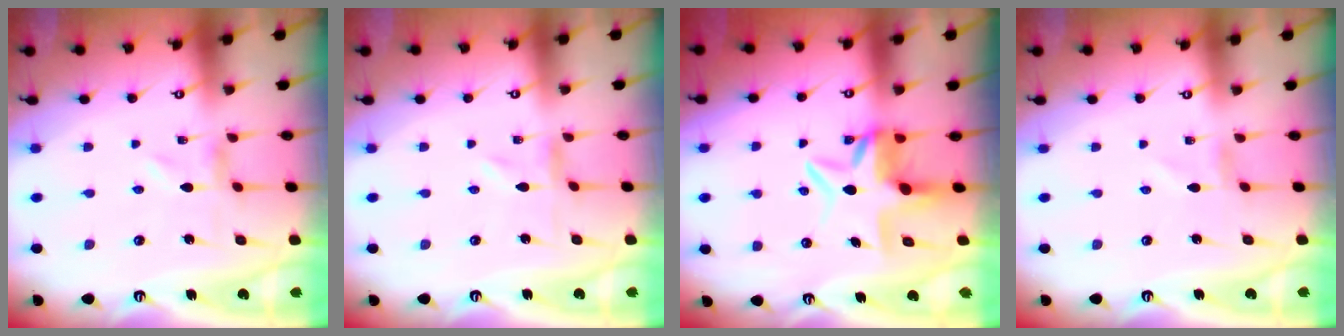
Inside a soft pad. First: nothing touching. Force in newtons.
{"total": 0.0}
{"total": 7.2, "press": 7.1, "slide": 0.8}
{"total": 0.7, "press": 0.7, "slide": 0.2}